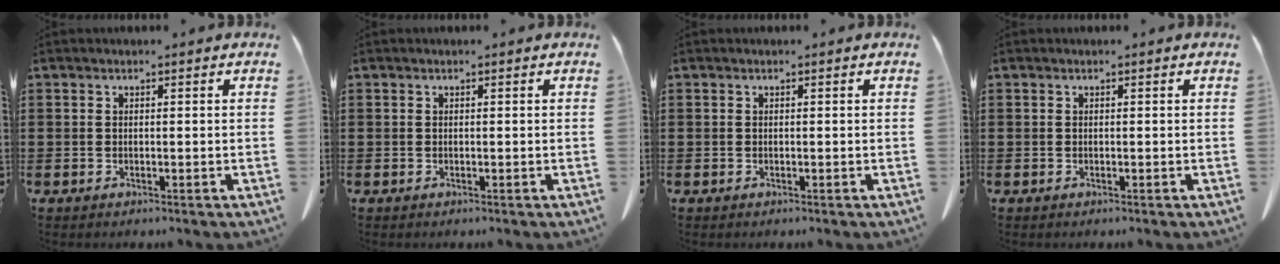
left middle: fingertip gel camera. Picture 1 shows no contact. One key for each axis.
{"total": 0.0}
{"total": 0.0}
{"total": 0.0}